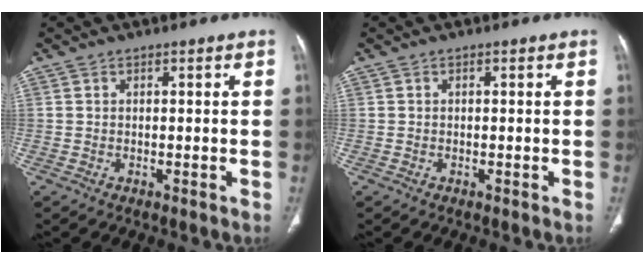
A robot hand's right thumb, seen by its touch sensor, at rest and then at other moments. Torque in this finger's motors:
{"motor_torque": [-0.34, -0.09, 0.26, 0.12, -0.05]}